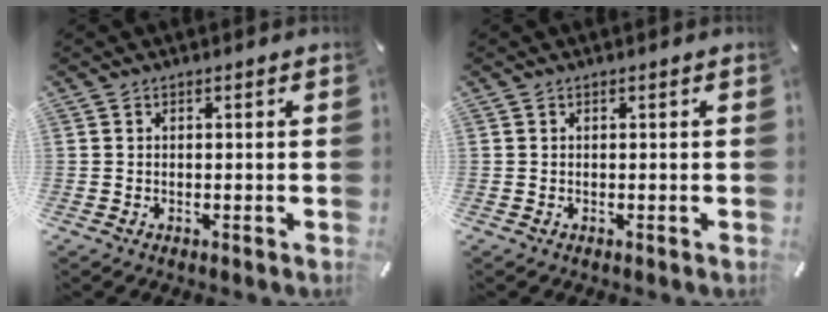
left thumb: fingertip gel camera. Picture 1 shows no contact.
{"total": 0.0}